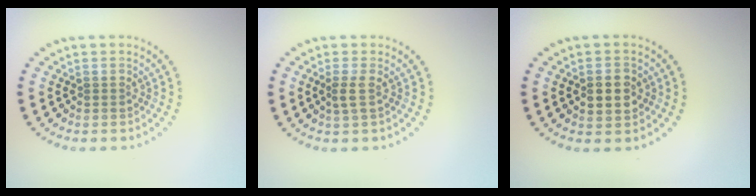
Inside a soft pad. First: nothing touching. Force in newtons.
{"total": 1.2, "press": 1.0, "slide": 0.7}
{"total": 2.3, "press": 2.3, "slide": 0.2}